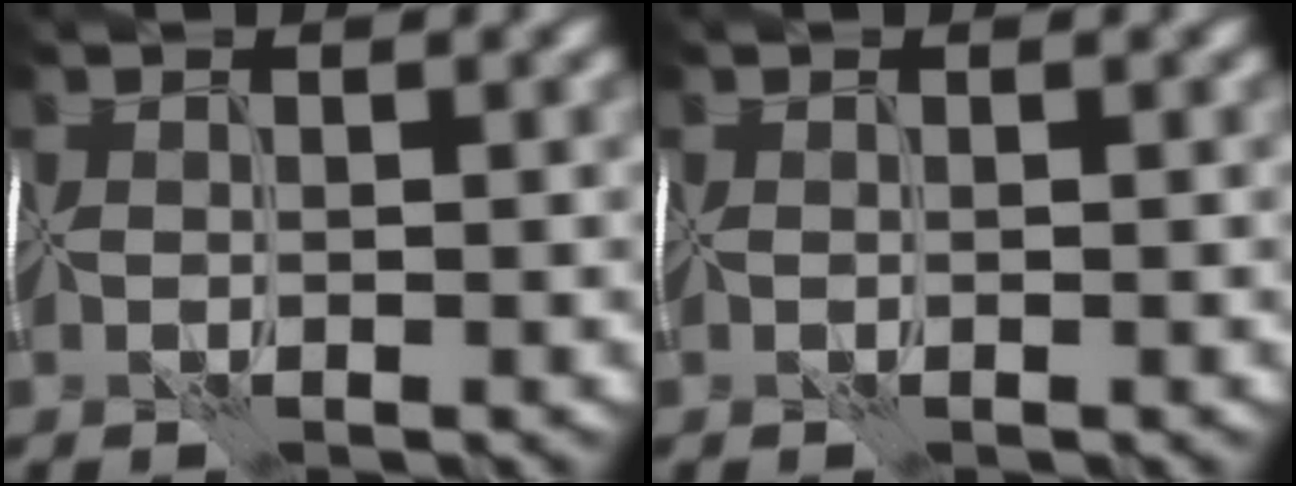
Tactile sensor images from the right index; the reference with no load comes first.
{"total": 0.0}